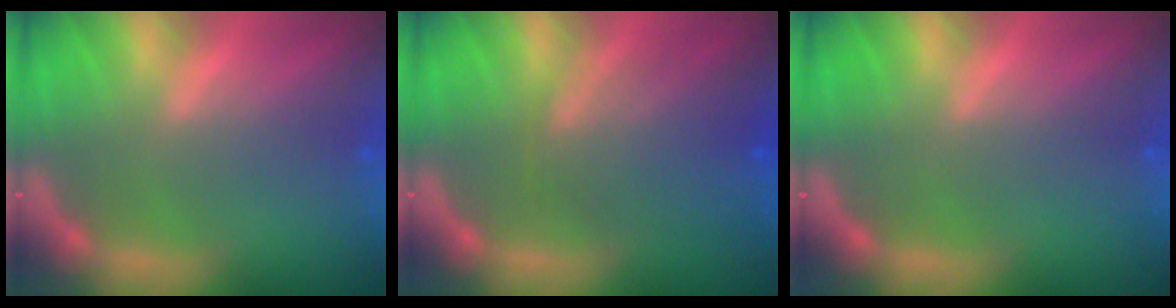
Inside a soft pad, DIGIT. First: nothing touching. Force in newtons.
{"total": 6.1}
{"total": 0.0}